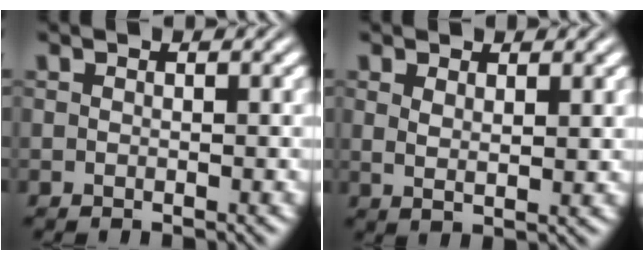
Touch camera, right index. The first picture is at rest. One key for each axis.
{"total": 1.8, "fx": 1.2, "fy": -0.6, "fz": 1.2, "tx": -0.018, "ty": -0.010, "tz": 0.032}